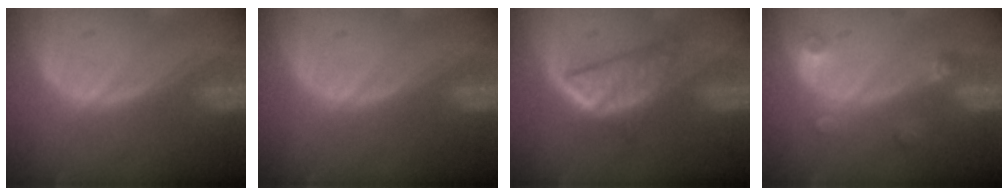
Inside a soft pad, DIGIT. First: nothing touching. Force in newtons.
{"total": 0.0}
{"total": 5.3, "press": 5.0, "slide": 1.8}
{"total": 3.2, "press": 2.9, "slide": 1.4}